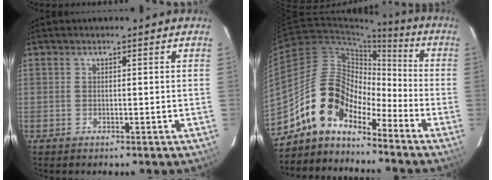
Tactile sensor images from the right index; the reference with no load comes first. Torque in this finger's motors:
{"motor_torque": [1.09, -1.03, 0.55, 0.01]}